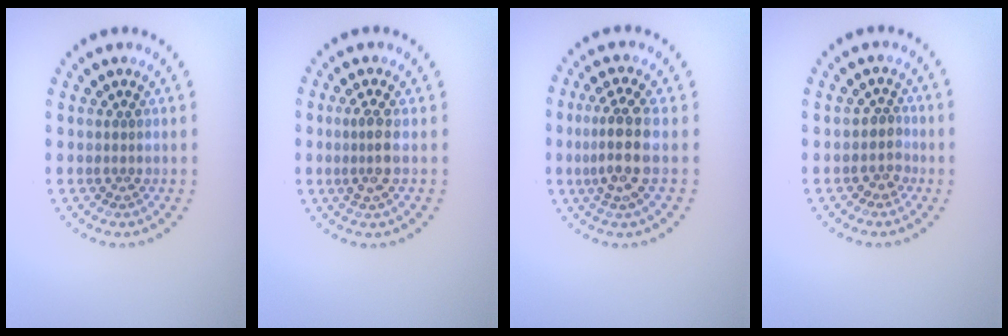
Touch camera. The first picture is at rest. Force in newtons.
{"total": 2.0, "press": 1.6, "slide": 1.2}
{"total": 3.8, "press": 3.2, "slide": 2.1}
{"total": 1.7, "press": 1.3, "slide": 1.1}